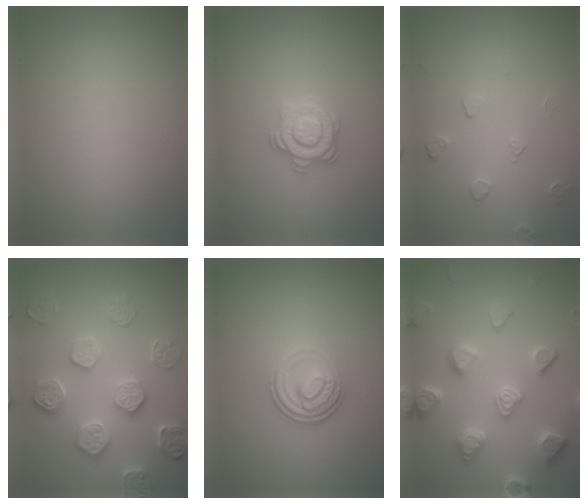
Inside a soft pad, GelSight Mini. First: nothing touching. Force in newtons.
{"total": 2.8, "press": 2.8, "slide": 0.2}
{"total": 1.5, "press": 0.9, "slide": 1.1}
{"total": 4.6, "press": 4.3, "slide": 1.6}
{"total": 3.8, "press": 2.6, "slide": 2.7}
{"total": 4.9, "press": 4.8, "slide": 0.7}